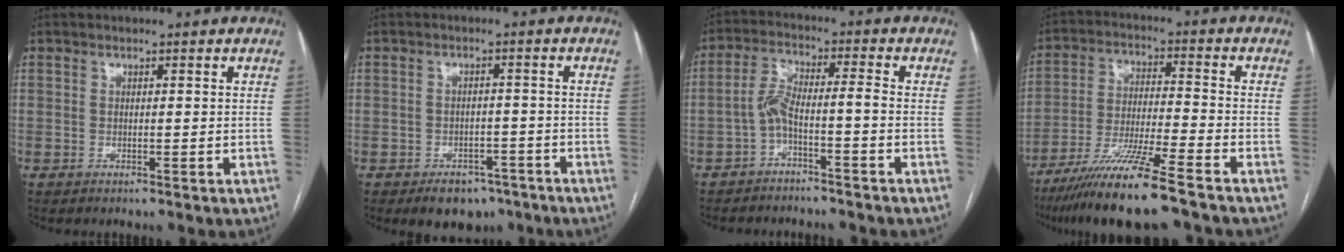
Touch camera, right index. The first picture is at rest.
{"total": 6.1, "force": [-4.1, 3.9, 2.1], "torque": [-0.021, 0.008, -0.052]}
{"total": 5.0, "force": [-2.6, 0.3, 4.2], "torque": [-0.086, 0.029, -0.048]}
{"total": 13.3, "force": [-9.8, -0.2, 9.1], "torque": [-0.171, -0.036, -0.174]}